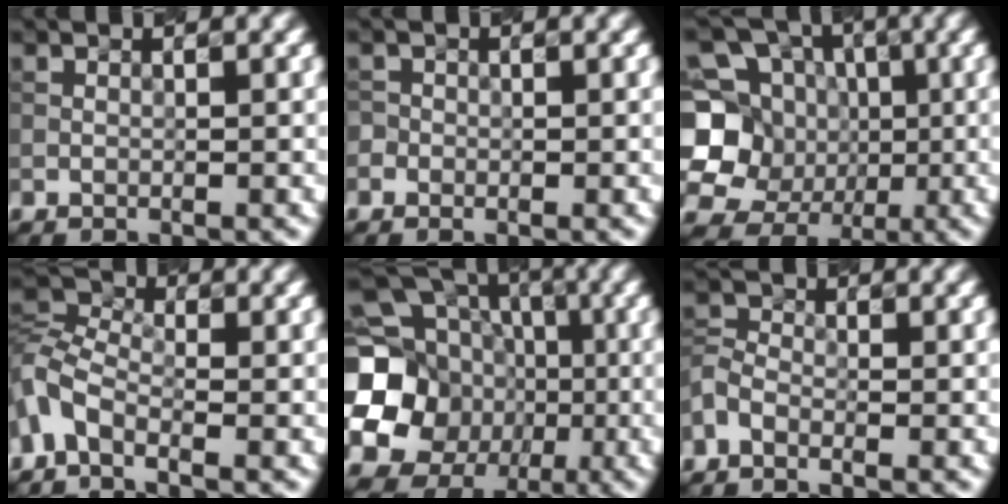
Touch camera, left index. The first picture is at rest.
{"total": 0.8, "force": [-0.4, 0.8, -0.1], "torque": [0.011, 0.001, -0.010]}
{"total": 10.7, "force": [-0.7, 9.8, 4.2], "torque": [-0.105, 0.012, -0.029]}
{"total": 4.6, "force": [-2.5, 2.5, 3.0], "torque": [-0.071, 0.004, -0.069]}
{"total": 21.5, "force": [-1.1, 19.7, 8.5], "torque": [-0.184, -0.003, -0.052]}
{"total": 2.2, "force": [-1.5, 1.2, 1.0], "torque": [-0.027, 0.003, -0.044]}